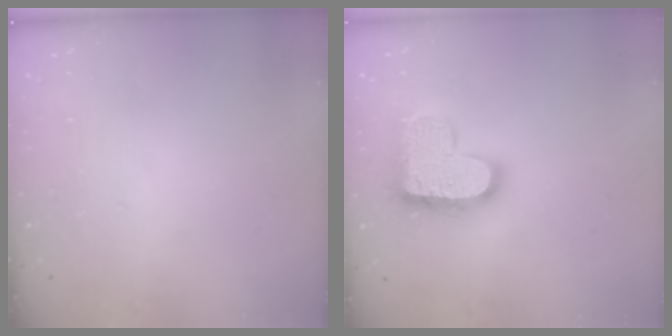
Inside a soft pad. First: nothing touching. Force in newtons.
{"total": 20.1, "press": 20.1, "slide": 1.3}